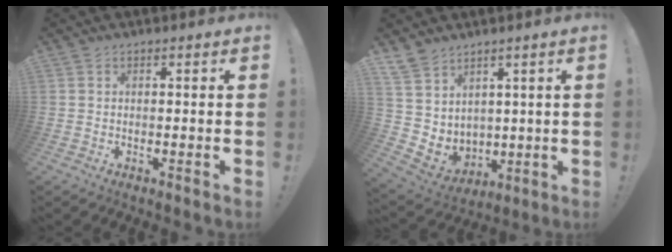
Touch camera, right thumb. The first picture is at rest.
{"total": 8.1, "force": [5.8, 5.4, 1.4], "torque": [-0.044, -0.041, 0.124]}